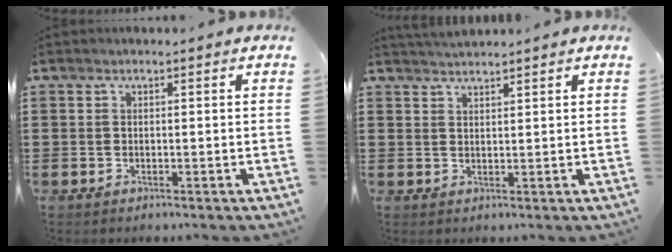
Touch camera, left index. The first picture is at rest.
{"total": 1.9, "force": [1.9, -0.1, 0.2], "torque": [-0.008, 0.001, 0.037]}